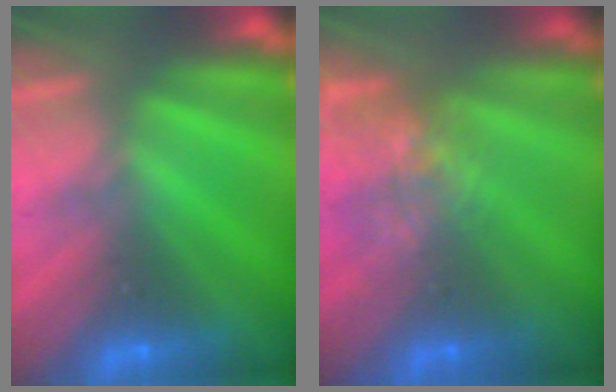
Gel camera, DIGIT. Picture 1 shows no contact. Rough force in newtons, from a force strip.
{"total": 4.7}